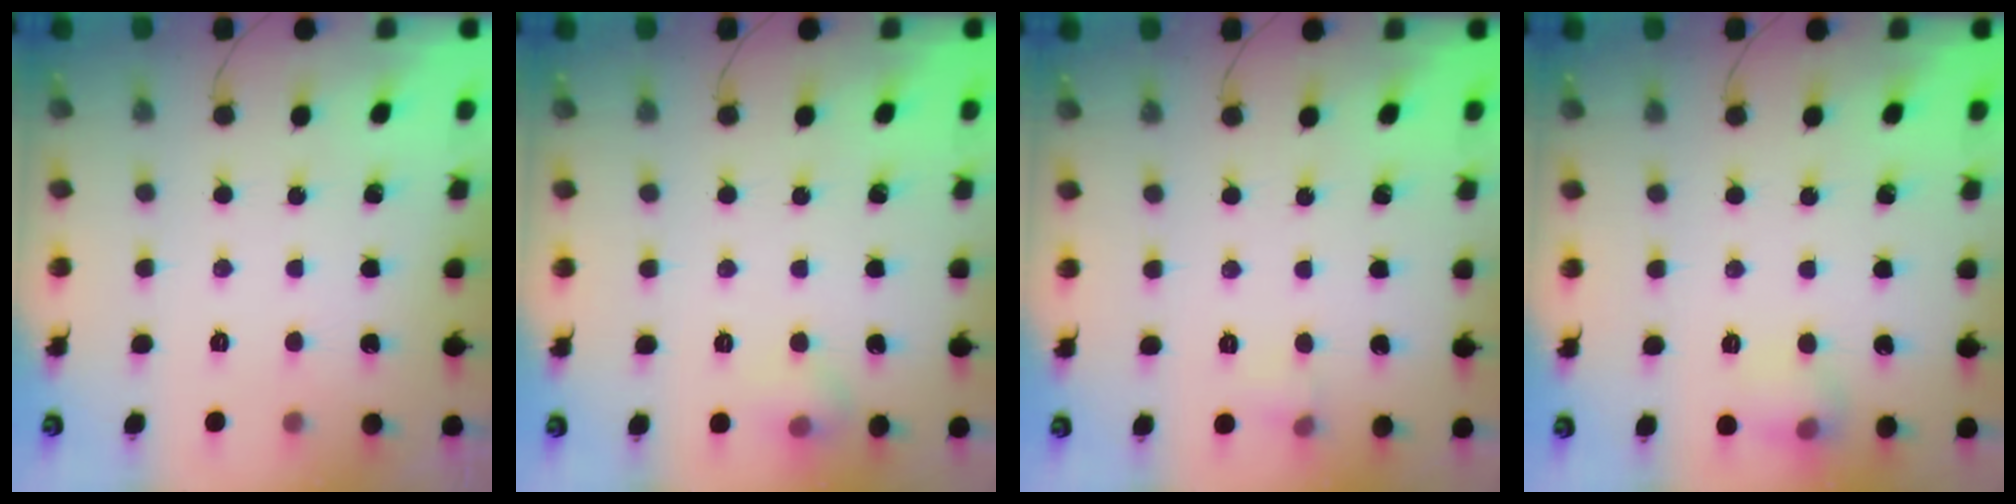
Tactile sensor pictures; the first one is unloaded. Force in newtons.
{"total": 5.5, "press": 5.1, "slide": 1.9}
{"total": 3.8, "press": 3.5, "slide": 1.3}
{"total": 6.5, "press": 6.4, "slide": 1.3}